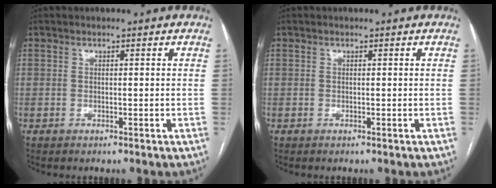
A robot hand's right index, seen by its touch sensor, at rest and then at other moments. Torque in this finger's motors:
{"motor_torque": [0.02, 0.02, 0.01, 0.01]}